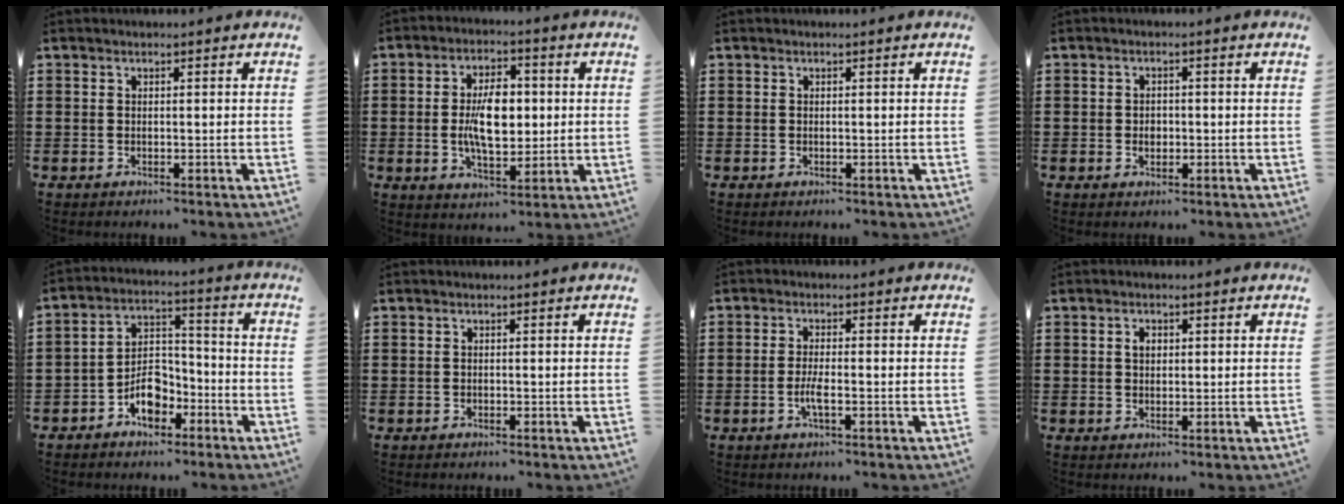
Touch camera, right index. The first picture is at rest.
{"total": 8.5, "force": [0.2, 4.4, 7.3], "torque": [-0.129, 0.006, -0.002]}
{"total": 0.0}
{"total": 1.8, "force": [-0.2, 1.3, 1.2], "torque": [-0.023, 0.006, -0.006]}
{"total": 7.0, "force": [-4.1, 4.2, 3.7], "torque": [-0.069, 0.021, -0.074]}
{"total": 0.0}
{"total": 3.0, "force": [-1.1, 0.5, 2.7], "torque": [-0.062, -0.004, -0.024]}
{"total": 1.7, "force": [0.4, 1.2, 1.1], "torque": [-0.024, 0.008, 0.007]}